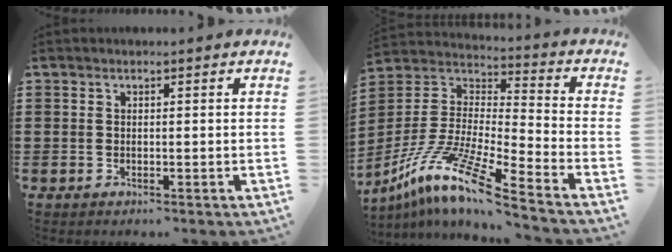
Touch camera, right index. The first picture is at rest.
{"total": 13.0, "force": [-10.0, 0.5, 8.3], "torque": [-0.177, -0.003, -0.200]}